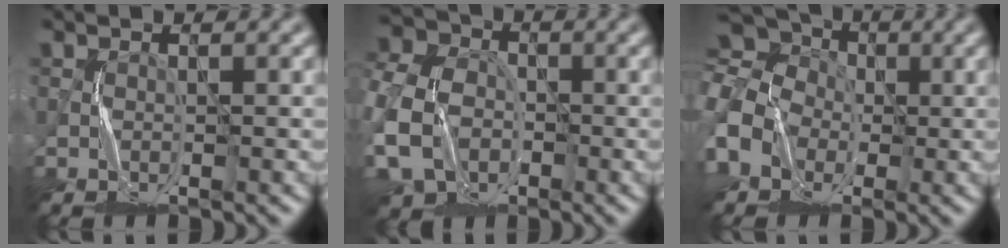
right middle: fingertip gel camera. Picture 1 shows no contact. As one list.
[{"total": 11.5, "force": [-3.2, 9.1, 6.2], "torque": [-0.165, -0.027, -0.073]}, {"total": 10.5, "force": [-1.2, 8.9, 5.4], "torque": [-0.137, 0.018, -0.054]}]